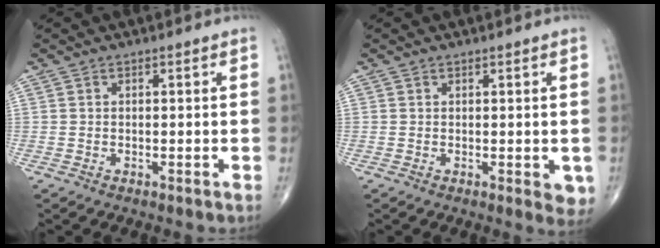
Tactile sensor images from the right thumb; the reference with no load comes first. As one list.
[{"total": 3.0, "force": [-0.2, 1.3, 2.7], "torque": [-0.020, -0.005, -0.001]}]